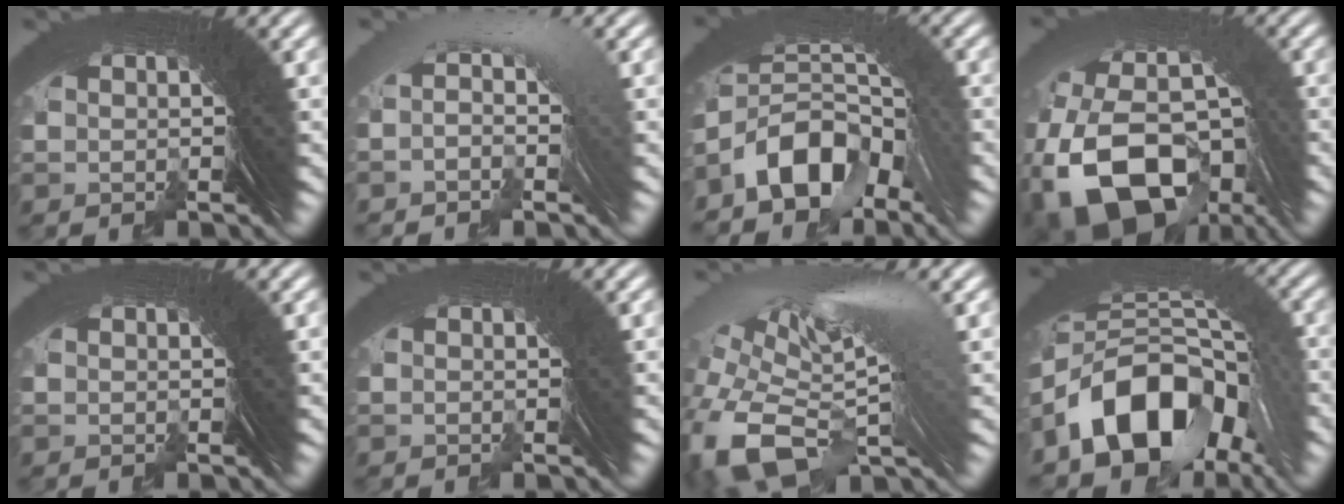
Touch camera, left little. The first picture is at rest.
{"total": 2.8, "force": [0.1, 1.0, 2.7], "torque": [-0.021, 0.026, -0.012]}
{"total": 7.9, "force": [0.0, 4.4, 6.6], "torque": [-0.137, -0.011, 0.005]}
{"total": 14.6, "force": [-3.8, 9.8, 10.1], "torque": [-0.204, -0.054, -0.043]}
{"total": 0.0}
{"total": 0.6, "force": [-0.4, -0.2, -0.4], "torque": [0.011, 0.006, -0.009]}
{"total": 7.9, "force": [-1.7, 4.6, 6.2], "torque": [-0.130, -0.022, -0.014]}
{"total": 12.0, "force": [0.8, 6.4, 10.2], "torque": [-0.185, 0.001, 0.012]}